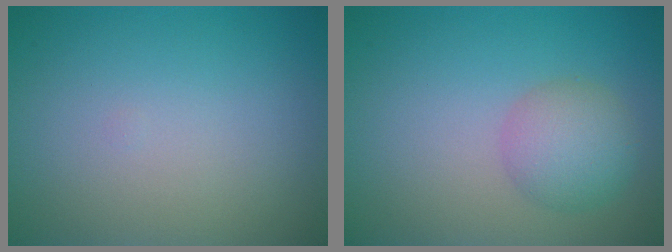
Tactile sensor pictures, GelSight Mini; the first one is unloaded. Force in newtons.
{"total": 3.4, "press": 3.4, "slide": 0.1}